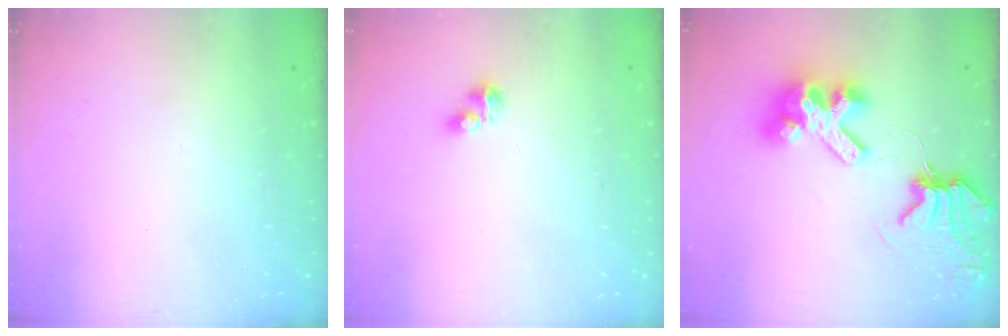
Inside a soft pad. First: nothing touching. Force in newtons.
{"total": 4.8, "press": 4.8, "slide": 0.6}
{"total": 11.3, "press": 11.2, "slide": 1.3}